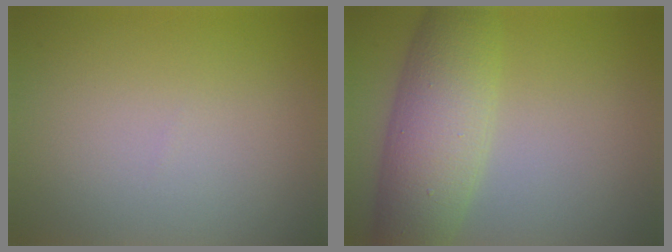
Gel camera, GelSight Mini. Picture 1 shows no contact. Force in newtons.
{"total": 7.4, "press": 7.4, "slide": 0.2}